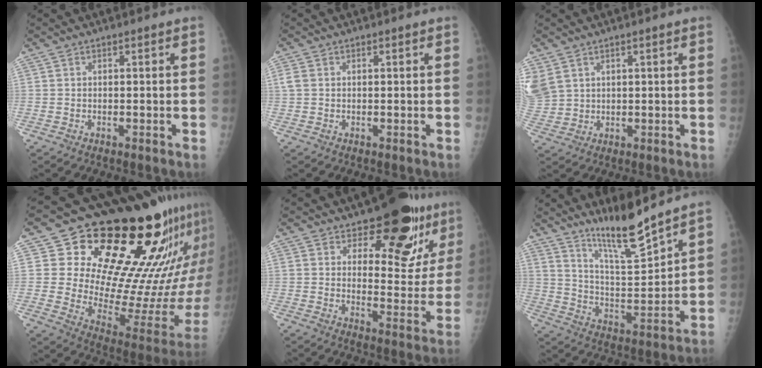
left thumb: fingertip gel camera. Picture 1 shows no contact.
{"total": 1.7, "force": [0.3, 1.4, 0.9], "torque": [-0.022, 0.004, 0.007]}
{"total": 8.1, "force": [3.7, 6.2, 3.6], "torque": [-0.101, -0.002, 0.089]}
{"total": 27.1, "force": [17.2, 9.7, 18.6], "torque": [-0.225, -0.098, 0.254]}
{"total": 14.0, "force": [9.1, 6.9, 8.1], "torque": [-0.044, -0.059, 0.123]}
{"total": 11.9, "force": [9.8, 0.5, 6.6], "torque": [-0.105, -0.078, 0.181]}